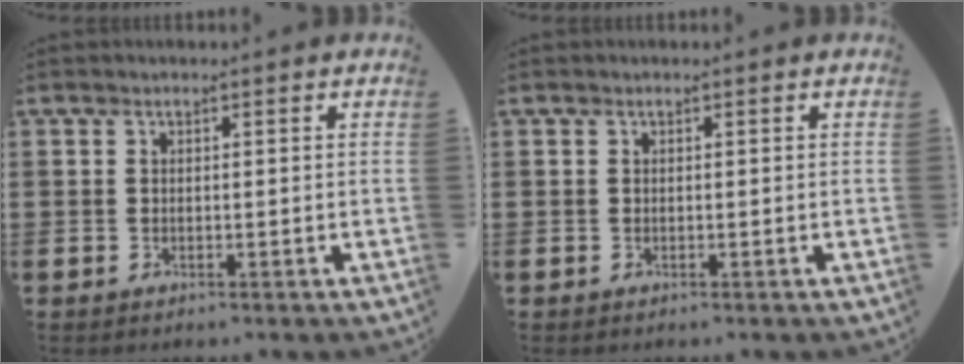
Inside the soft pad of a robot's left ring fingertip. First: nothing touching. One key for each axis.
{"total": 0.0}